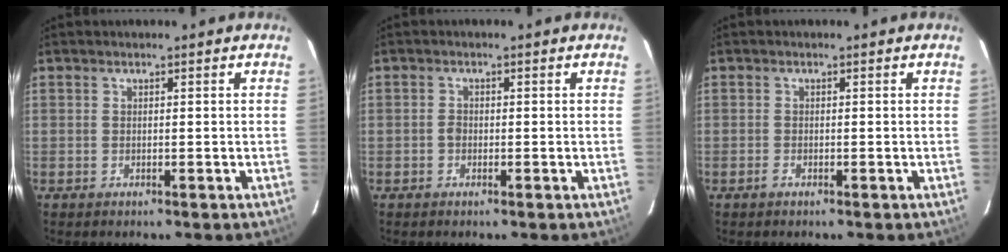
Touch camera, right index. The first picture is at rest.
{"total": 1.1, "force": [-0.4, 0.9, 0.6], "torque": [-0.009, 0.003, -0.009]}
{"total": 0.9, "force": [-0.6, 0.4, 0.5], "torque": [-0.012, -0.001, -0.012]}